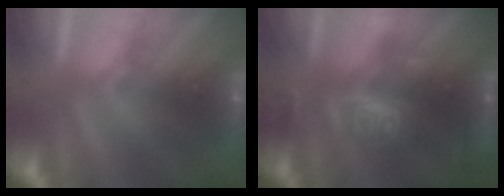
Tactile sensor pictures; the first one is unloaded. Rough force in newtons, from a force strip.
{"total": 2.4}